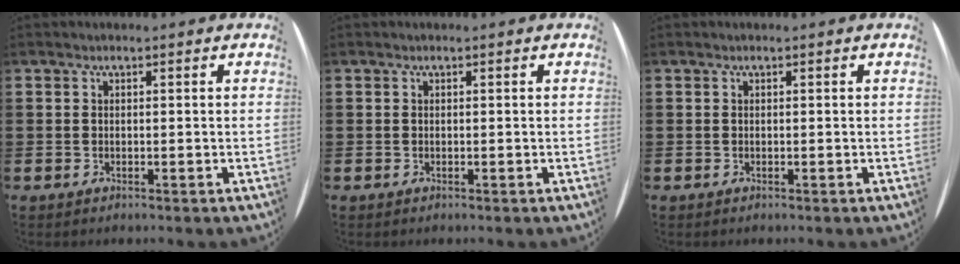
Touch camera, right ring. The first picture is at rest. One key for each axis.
{"total": 0.0}
{"total": 0.0}